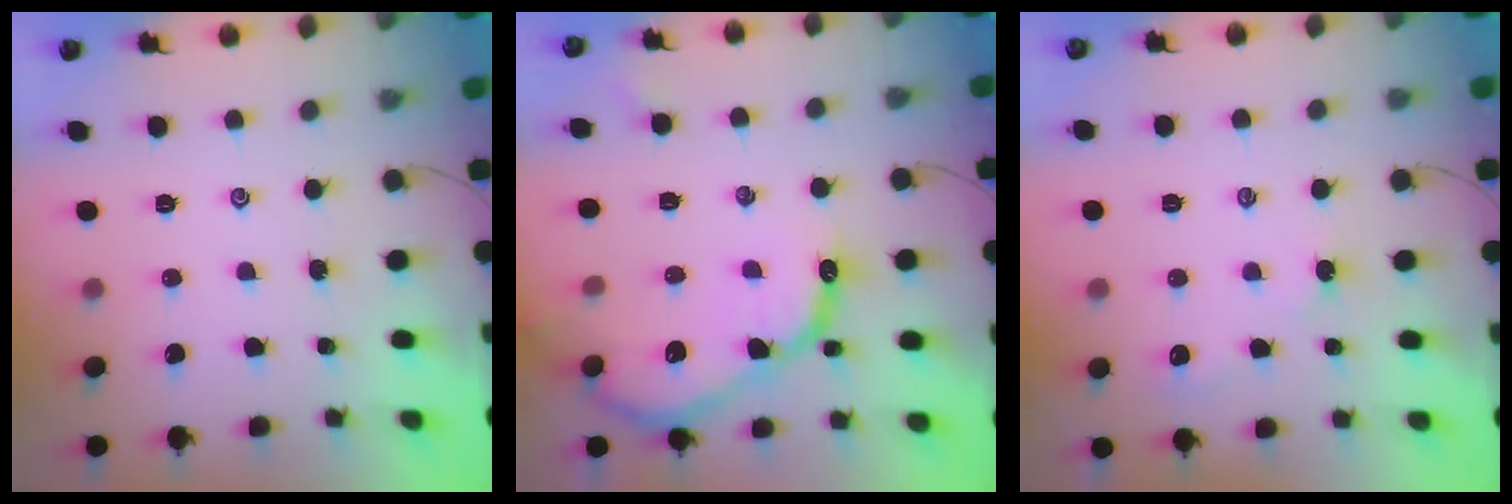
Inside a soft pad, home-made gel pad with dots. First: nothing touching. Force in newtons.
{"total": 13.4, "press": 13.4, "slide": 1.0}
{"total": 3.1, "press": 3.1, "slide": 0.6}